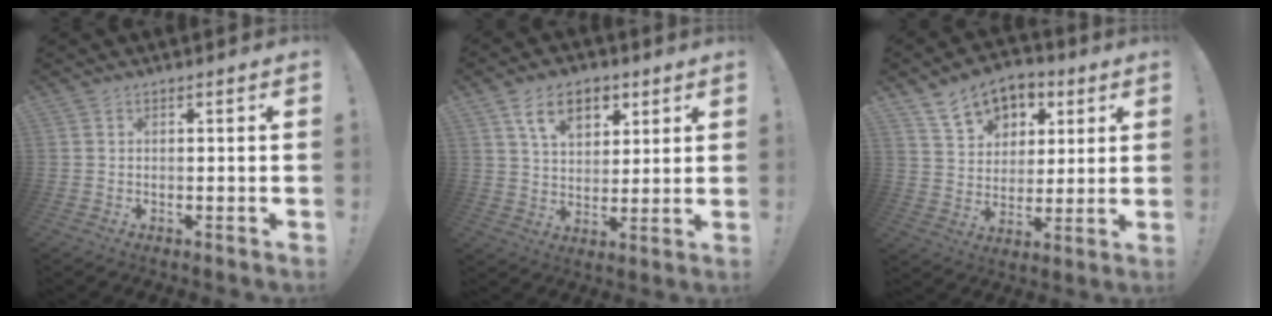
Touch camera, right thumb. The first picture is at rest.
{"total": 11.7, "force": [5.9, 7.5, 6.8], "torque": [-0.099, -0.012, 0.110]}
{"total": 12.7, "force": [7.3, 9.1, 5.1], "torque": [-0.080, -0.039, 0.141]}